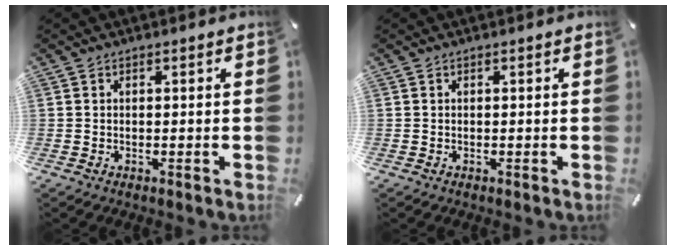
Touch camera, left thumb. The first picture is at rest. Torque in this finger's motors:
{"motor_torque": [0.00, 0.00, 0.00, 0.04, 0.01]}